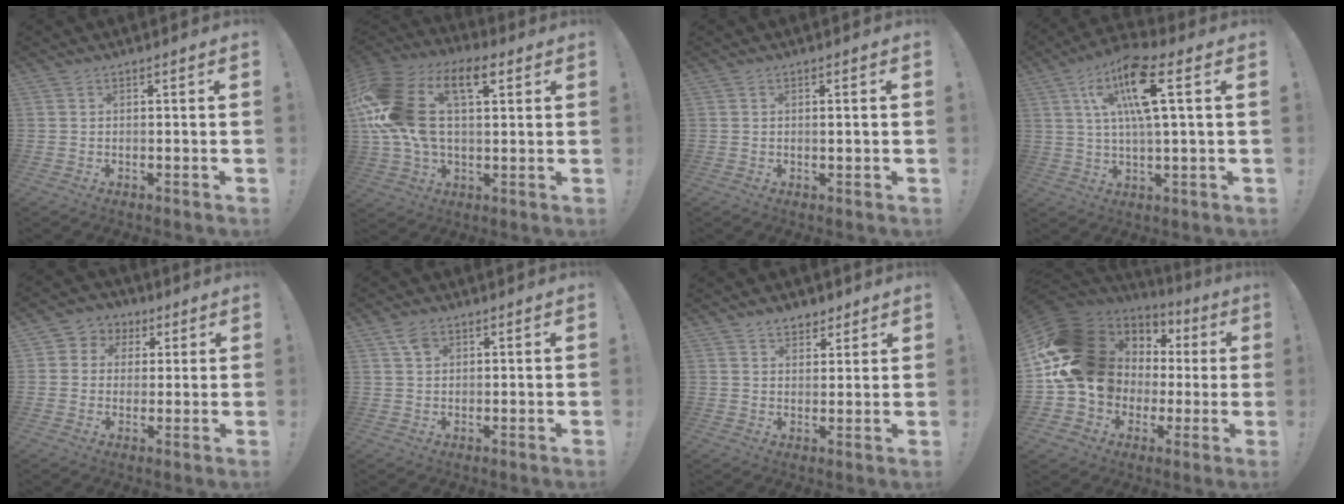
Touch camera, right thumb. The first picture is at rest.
{"total": 21.6, "force": [6.6, 12.4, 16.4], "torque": [-0.321, -0.020, 0.111]}
{"total": 1.4, "force": [0.1, -0.1, 1.4], "torque": [-0.012, -0.005, -0.003]}
{"total": 14.7, "force": [5.2, 3.0, 13.4], "torque": [-0.228, -0.004, 0.079]}
{"total": 6.0, "force": [0.6, 5.8, 1.4], "torque": [-0.013, 0.001, 0.015]}
{"total": 3.4, "force": [1.9, 2.2, 1.8], "torque": [-0.024, -0.006, 0.034]}
{"total": 5.0, "force": [3.7, 3.2, 1.0], "torque": [-0.003, -0.023, 0.068]}
{"total": 20.6, "force": [3.9, 16.7, 11.4], "torque": [-0.180, -0.028, 0.118]}